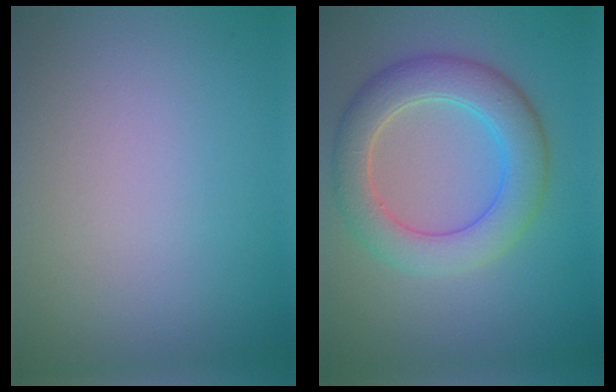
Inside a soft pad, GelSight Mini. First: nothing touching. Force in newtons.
{"total": 6.0, "press": 6.0, "slide": 0.4}